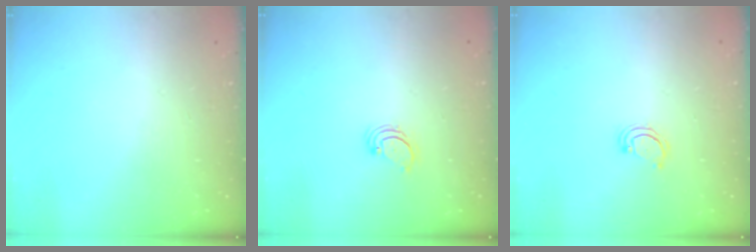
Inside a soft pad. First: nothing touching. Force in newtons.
{"total": 2.7, "press": 2.7, "slide": 0.3}
{"total": 3.1, "press": 3.0, "slide": 0.4}